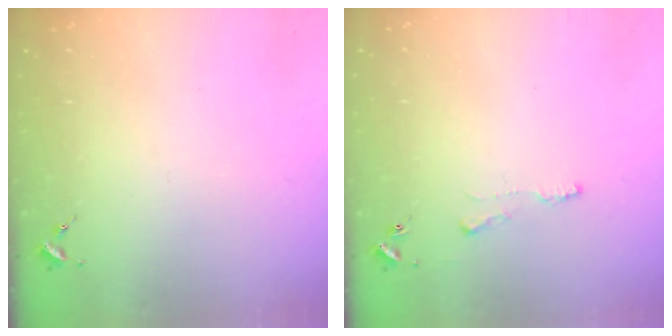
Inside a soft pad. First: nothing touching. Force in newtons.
{"total": 3.9, "press": 3.9, "slide": 0.3}